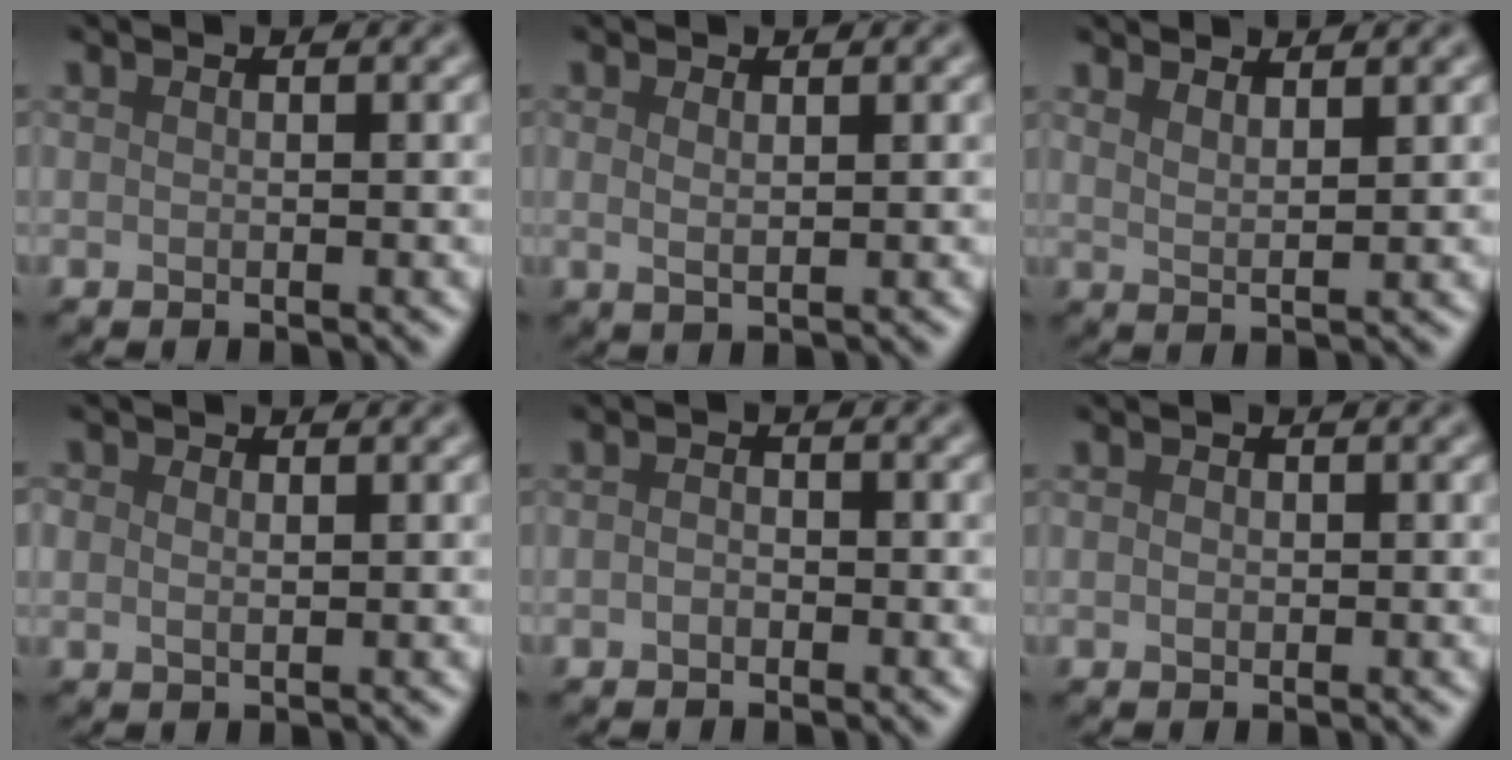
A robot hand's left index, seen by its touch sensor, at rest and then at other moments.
{"total": 1.1, "force": [0.5, 0.3, 0.9], "torque": [-0.017, -0.003, 0.009]}
{"total": 2.1, "force": [1.7, 0.5, 1.1], "torque": [-0.009, -0.002, 0.025]}
{"total": 1.9, "force": [0.6, 1.4, 1.1], "torque": [-0.016, 0.009, 0.000]}
{"total": 1.0, "force": [-0.3, 0.7, 0.6], "torque": [-0.016, -0.001, -0.010]}
{"total": 0.8, "force": [0.0, 0.6, 0.5], "torque": [-0.009, -0.001, -0.001]}